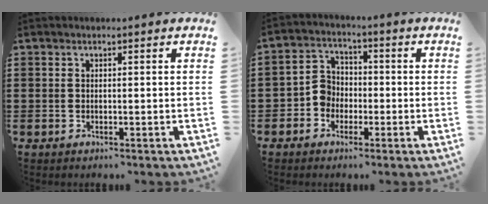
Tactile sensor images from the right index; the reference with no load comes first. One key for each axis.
{"total": 4.5, "fx": -1.8, "fy": 3.9, "fz": 1.4, "tx": -0.045, "ty": 0.011, "tz": -0.041}